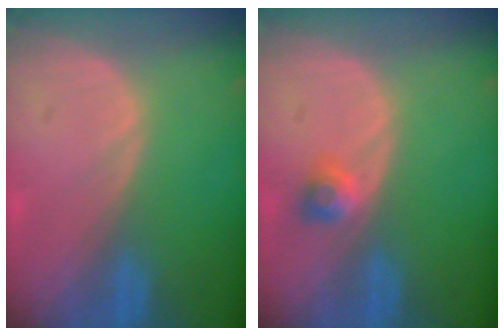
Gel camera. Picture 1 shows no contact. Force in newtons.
{"total": 2.4, "press": 2.1, "slide": 1.2}